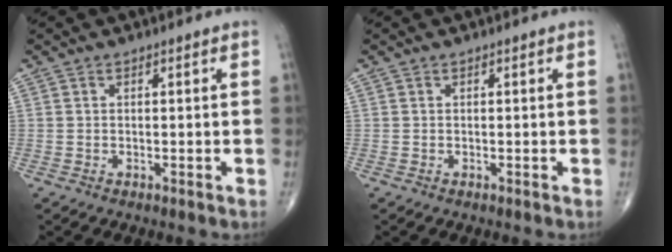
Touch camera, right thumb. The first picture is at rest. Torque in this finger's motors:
{"motor_torque": [0.03, 0.03, 0.00, 0.00, 0.01]}